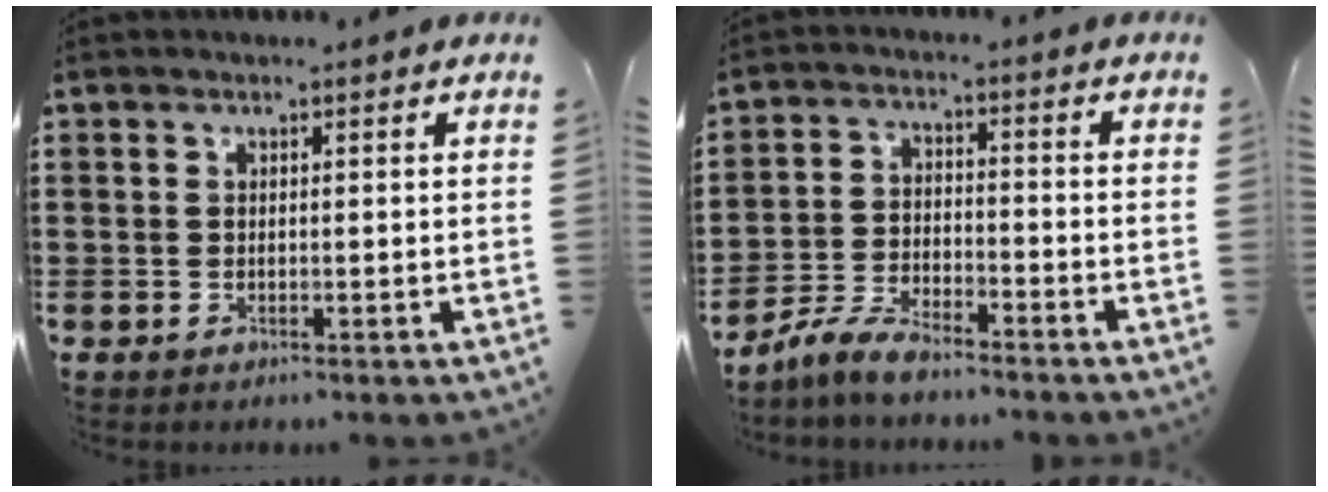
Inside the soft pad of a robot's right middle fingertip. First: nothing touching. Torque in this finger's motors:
{"motor_torque": [2.14, 0.00, 0.32, 0.08]}